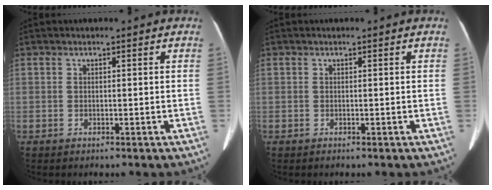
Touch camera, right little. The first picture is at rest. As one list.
[{"total": 0.0}]